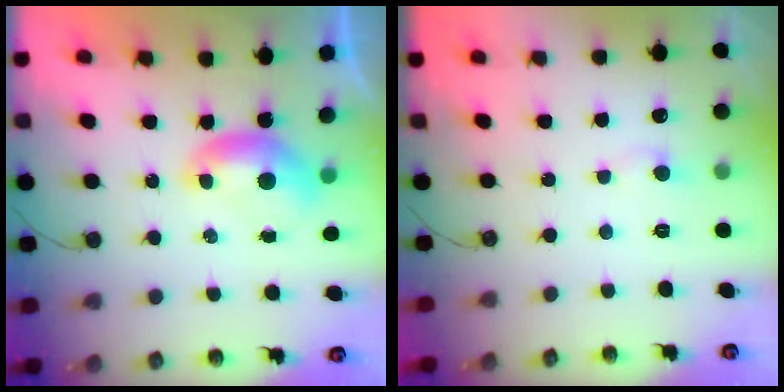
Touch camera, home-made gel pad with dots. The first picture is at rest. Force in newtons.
{"total": 1.3, "press": 1.2, "slide": 0.7}